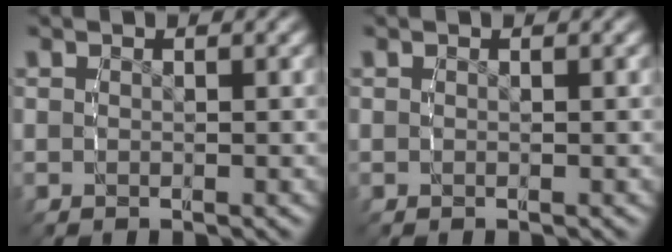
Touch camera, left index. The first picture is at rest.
{"total": 0.0}